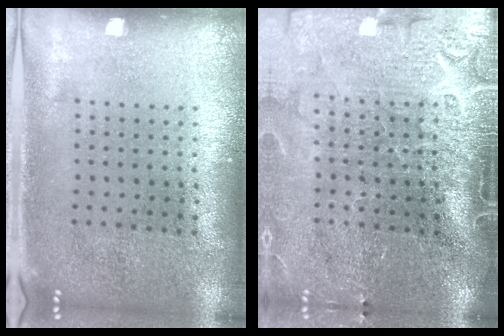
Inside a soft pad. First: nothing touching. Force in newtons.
{"total": 4.4, "press": 3.7, "slide": 2.4}